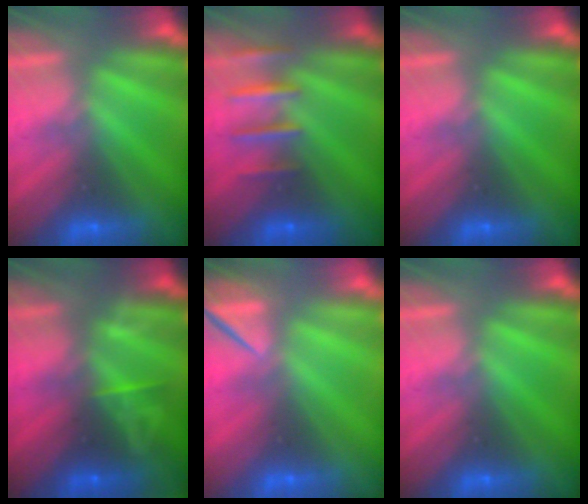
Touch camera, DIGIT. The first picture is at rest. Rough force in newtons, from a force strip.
{"total": 2.5}
{"total": 0.0}
{"total": 7.1}
{"total": 4.6}
{"total": 0.0}